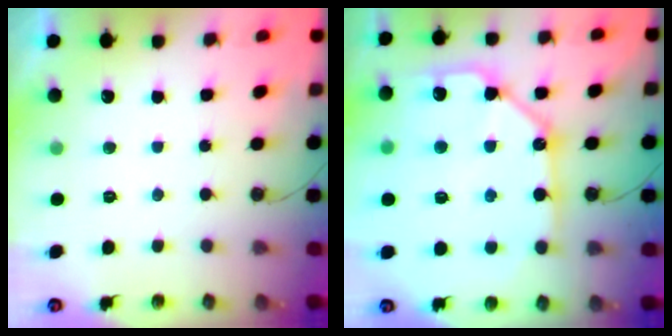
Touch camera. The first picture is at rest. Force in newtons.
{"total": 19.6, "press": 19.4, "slide": 2.4}